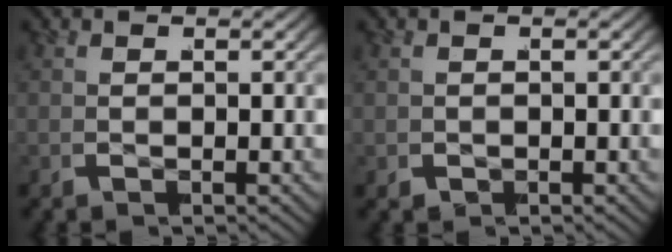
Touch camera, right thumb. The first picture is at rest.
{"total": 0.6, "force": [-0.2, 0.6, 0.0], "torque": [-0.004, -0.005, 0.002]}